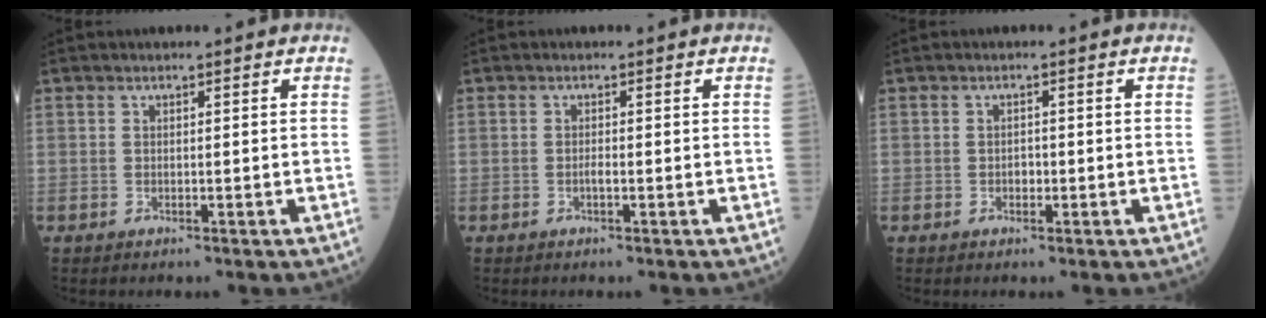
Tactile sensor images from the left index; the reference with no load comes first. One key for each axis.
{"total": 1.0, "fx": -0.7, "fy": 0.1, "fz": 0.7, "tx": -0.015, "ty": -0.004, "tz": -0.014}
{"total": 1.3, "fx": -0.8, "fy": 0.8, "fz": 0.7, "tx": -0.011, "ty": -0.001, "tz": -0.014}